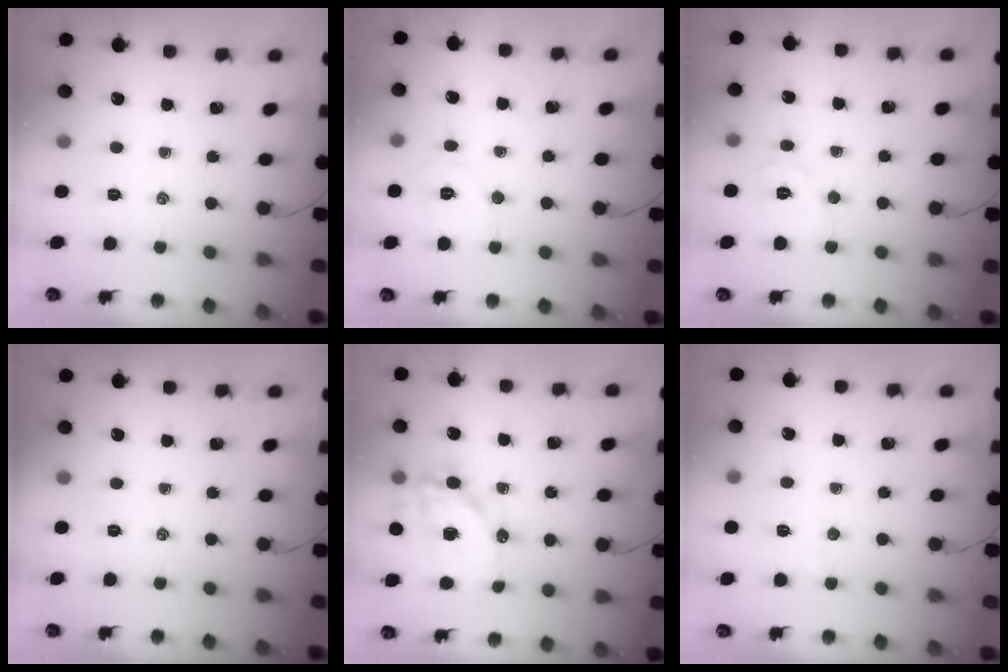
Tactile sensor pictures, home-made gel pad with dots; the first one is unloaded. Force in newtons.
{"total": 6.4, "press": 6.4, "slide": 1.0}
{"total": 7.5, "press": 7.4, "slide": 1.2}
{"total": 0.0}
{"total": 14.0, "press": 13.8, "slide": 2.8}
{"total": 2.8, "press": 2.7, "slide": 0.8}